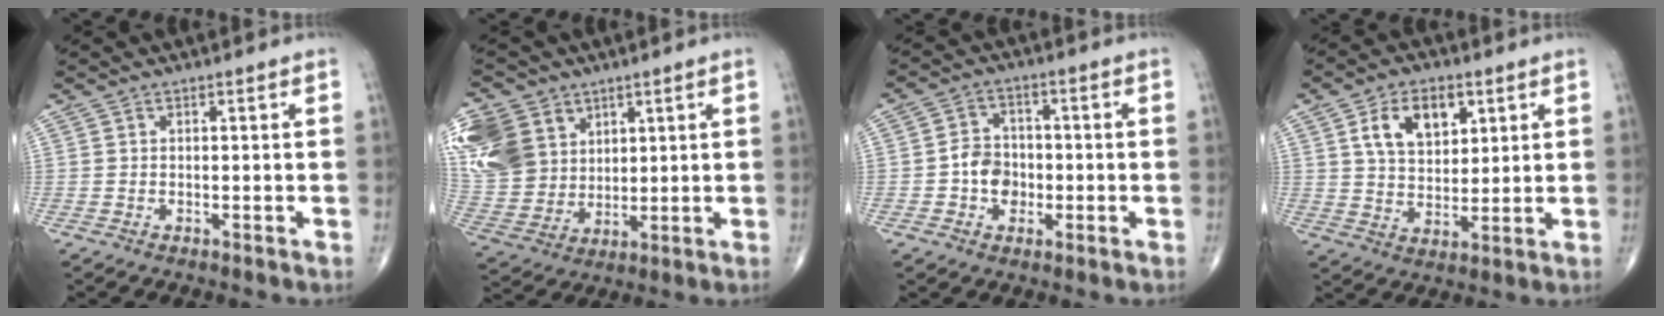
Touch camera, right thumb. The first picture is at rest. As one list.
[{"total": 19.4, "force": [7.8, 15.1, 9.3], "torque": [-0.215, 0.000, 0.169]}, {"total": 8.4, "force": [-1.5, 7.0, 4.4], "torque": [-0.037, 0.022, -0.033]}, {"total": 10.7, "force": [4.3, 6.6, 7.2], "torque": [-0.094, -0.013, 0.080]}]